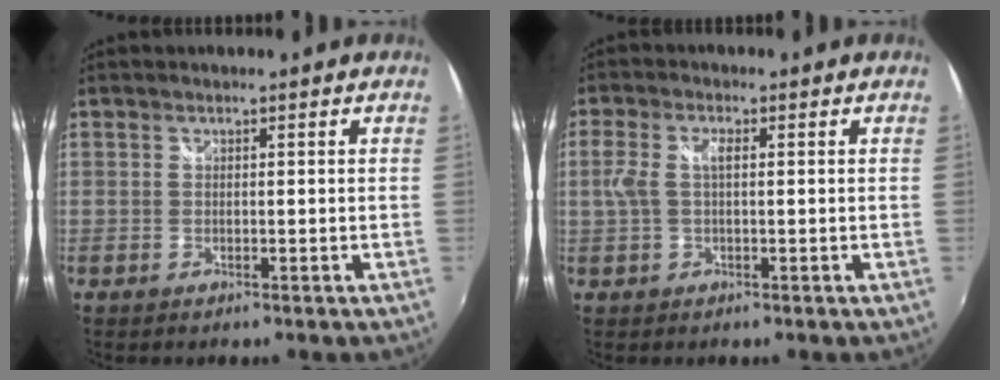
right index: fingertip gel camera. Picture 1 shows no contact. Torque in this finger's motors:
{"motor_torque": [0.15, -0.02, 0.12, 0.08]}